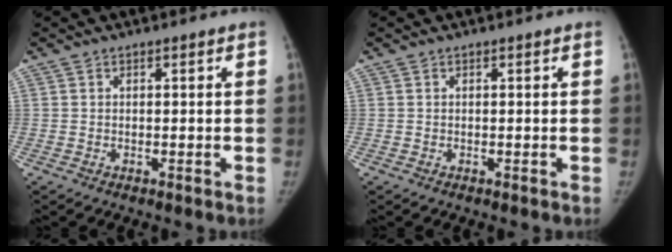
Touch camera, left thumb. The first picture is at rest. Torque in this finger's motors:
{"motor_torque": [0.07, -0.09, 0.49, -0.26, 0.00]}